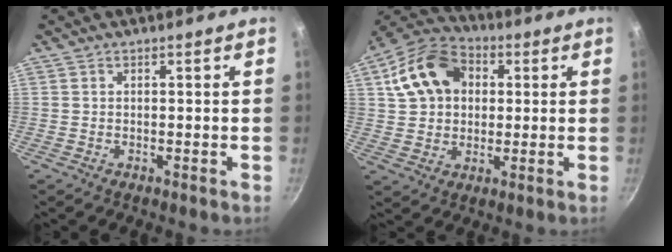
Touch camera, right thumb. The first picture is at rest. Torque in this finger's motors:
{"motor_torque": [0.15, 0.18, 0.21, 0.06, 0.11]}